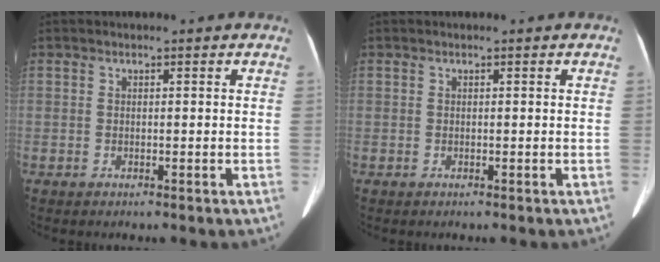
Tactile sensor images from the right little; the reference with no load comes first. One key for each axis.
{"total": 0.0}